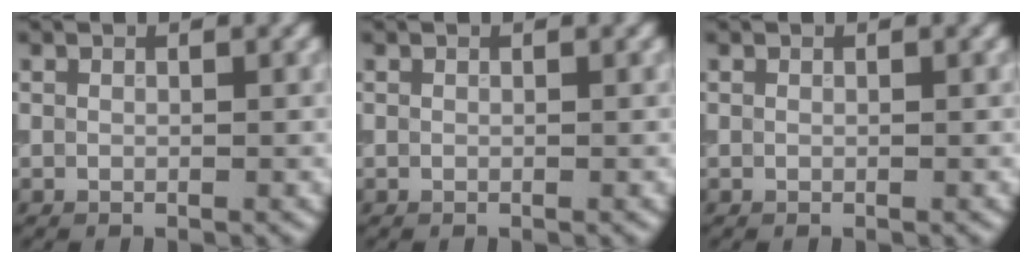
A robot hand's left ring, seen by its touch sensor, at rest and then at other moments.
{"total": 0.0}
{"total": 0.0}